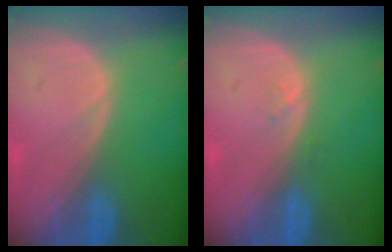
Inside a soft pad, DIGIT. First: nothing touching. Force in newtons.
{"total": 0.9, "press": 0.8, "slide": 0.4}